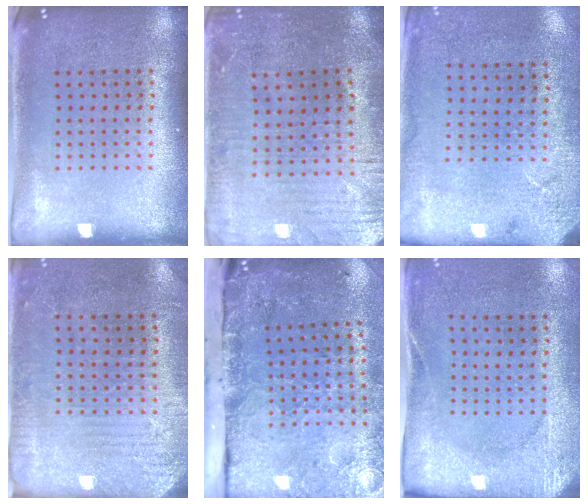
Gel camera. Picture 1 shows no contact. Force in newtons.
{"total": 1.1, "press": 1.0, "slide": 0.4}
{"total": 2.6, "press": 2.1, "slide": 1.5}
{"total": 2.8, "press": 2.4, "slide": 1.4}
{"total": 5.0, "press": 3.7, "slide": 3.4}
{"total": 2.6, "press": 2.1, "slide": 1.6}